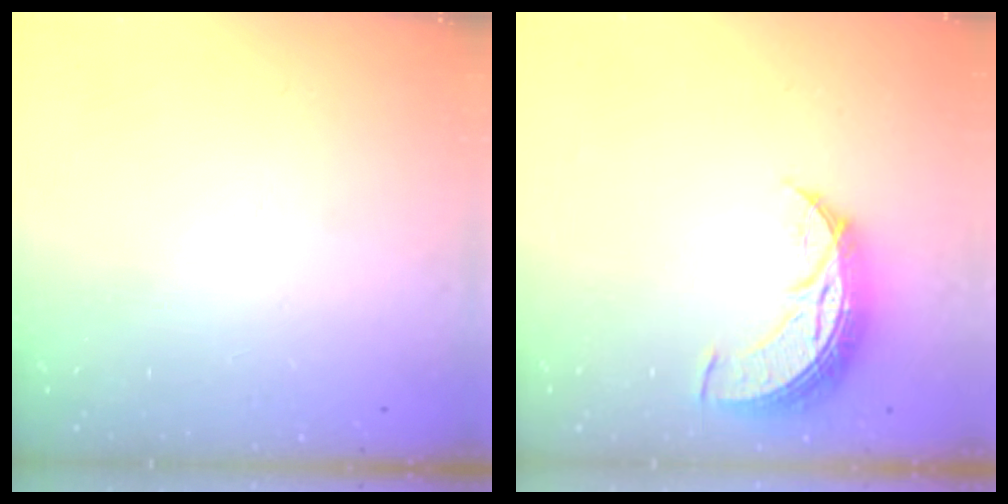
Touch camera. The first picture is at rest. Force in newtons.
{"total": 8.6, "press": 8.6, "slide": 0.8}